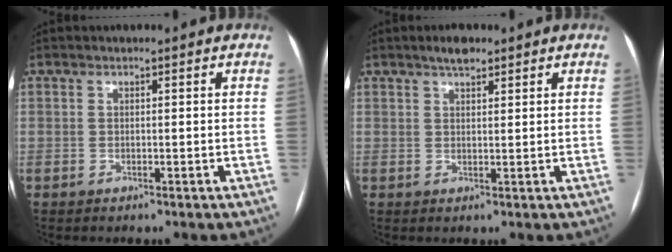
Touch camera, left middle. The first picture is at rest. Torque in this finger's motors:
{"motor_torque": [0.22, -0.18, 0.00, 0.00]}